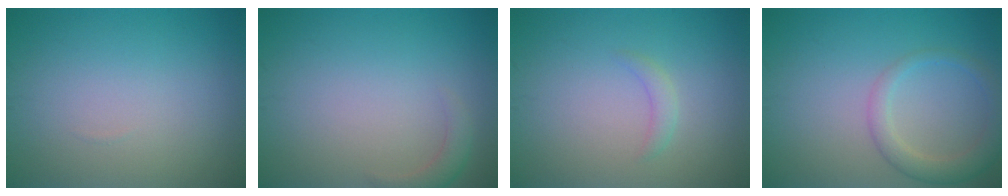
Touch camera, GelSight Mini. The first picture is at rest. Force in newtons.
{"total": 1.6, "press": 1.6, "slide": 0.3}
{"total": 1.1, "press": 1.1, "slide": 0.1}
{"total": 2.9, "press": 2.9, "slide": 0.2}